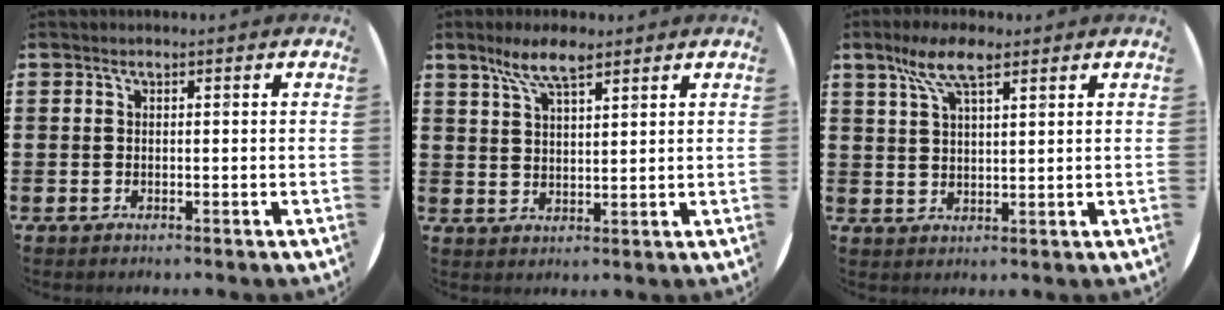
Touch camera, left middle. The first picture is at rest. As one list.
[{"total": 6.3, "force": [4.6, 1.7, 3.9], "torque": [-0.079, -0.005, 0.080]}, {"total": 7.2, "force": [4.6, 2.3, 5.0], "torque": [-0.109, 0.006, 0.081]}]